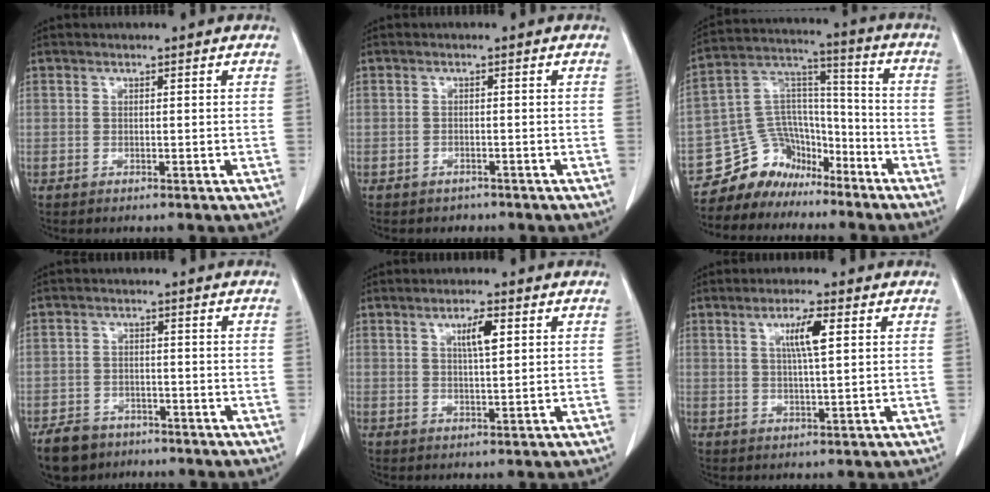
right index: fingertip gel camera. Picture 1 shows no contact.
{"total": 1.8, "force": [-1.5, 1.1, 0.0], "torque": [-0.015, 0.000, -0.021]}
{"total": 11.6, "force": [-9.3, 6.8, 1.0], "torque": [-0.027, 0.078, -0.165]}
{"total": 6.0, "force": [-4.5, 3.6, 1.6], "torque": [-0.041, -0.001, -0.075]}
{"total": 4.0, "force": [1.5, 0.6, 3.6], "torque": [-0.062, 0.001, 0.025]}
{"total": 4.8, "force": [1.6, 0.2, 4.5], "torque": [-0.081, -0.001, 0.028]}